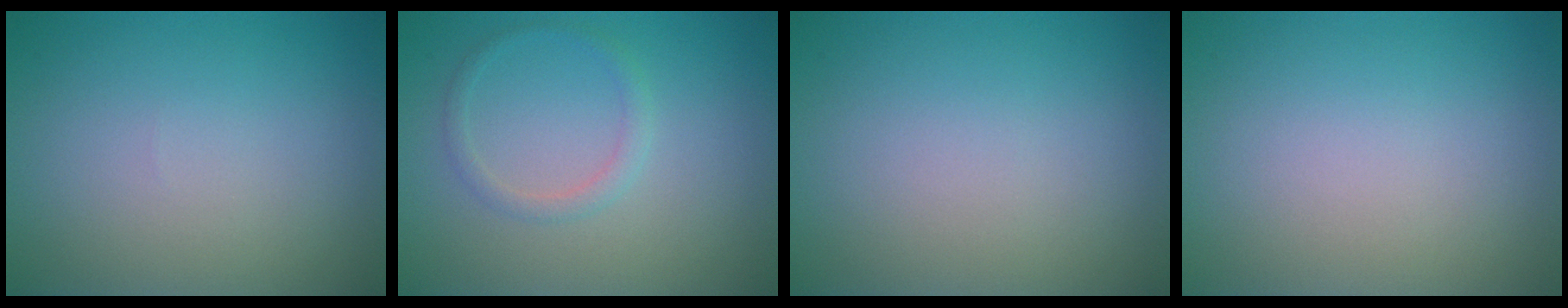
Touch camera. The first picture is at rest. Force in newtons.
{"total": 1.4, "press": 1.4, "slide": 0.1}
{"total": 0.0}
{"total": 0.0}